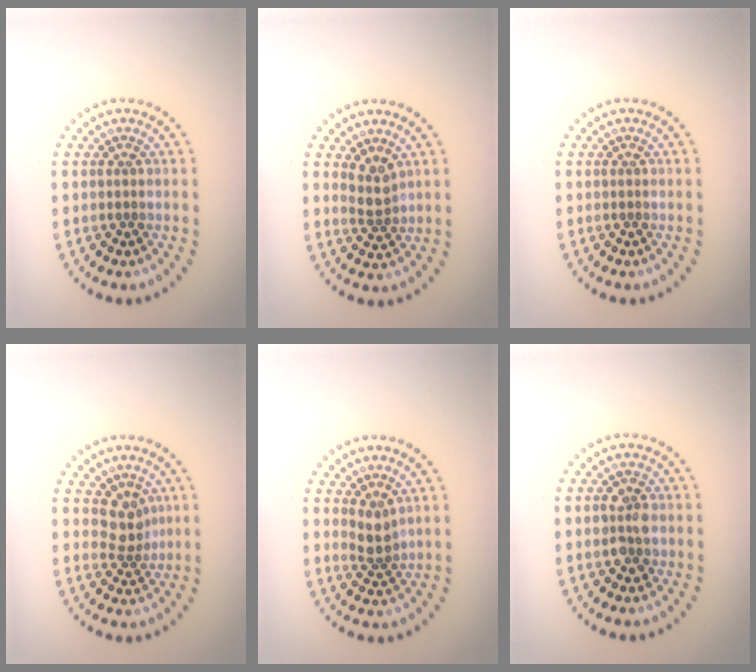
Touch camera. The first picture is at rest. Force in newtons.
{"total": 2.0, "press": 1.6, "slide": 1.3}
{"total": 0.0}
{"total": 2.4, "press": 1.8, "slide": 1.5}
{"total": 2.0, "press": 1.6, "slide": 1.2}
{"total": 2.5, "press": 2.4, "slide": 0.6}